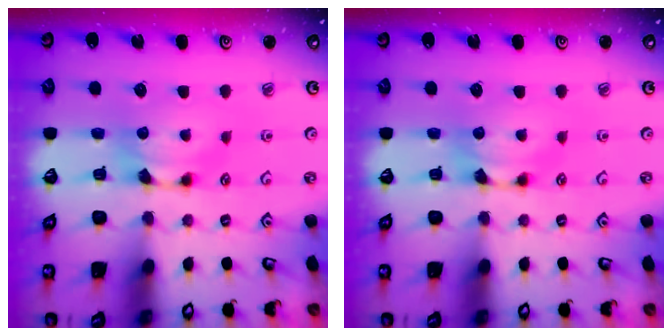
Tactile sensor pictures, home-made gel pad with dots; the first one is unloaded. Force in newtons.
{"total": 0.0}